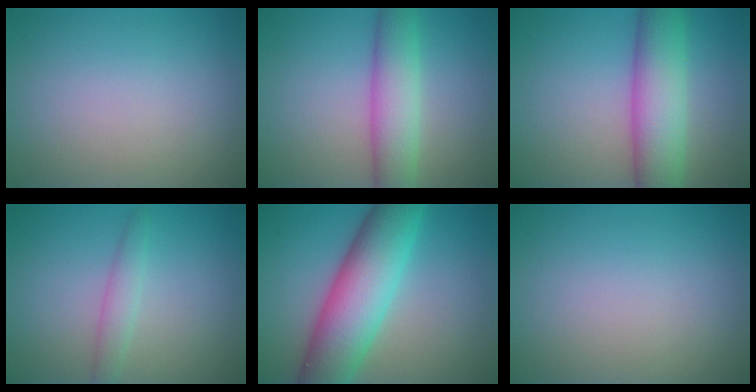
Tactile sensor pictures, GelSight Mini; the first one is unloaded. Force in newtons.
{"total": 5.0, "press": 5.0, "slide": 0.2}
{"total": 7.2, "press": 7.2, "slide": 0.3}
{"total": 1.7, "press": 1.7, "slide": 0.0}
{"total": 9.7, "press": 9.7, "slide": 0.2}
{"total": 0.0}